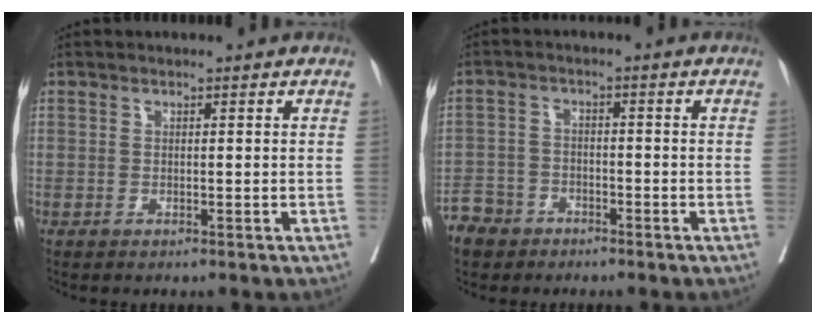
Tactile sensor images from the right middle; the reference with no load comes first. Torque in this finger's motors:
{"motor_torque": [0.38, -0.34, 0.04, 0.04]}